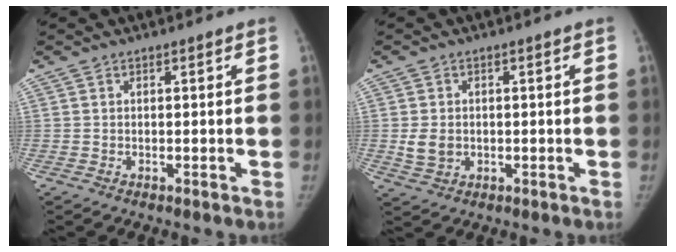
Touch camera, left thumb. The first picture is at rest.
{"total": 4.2, "force": [-0.3, 3.4, 2.4], "torque": [-0.038, -0.003, 0.002]}